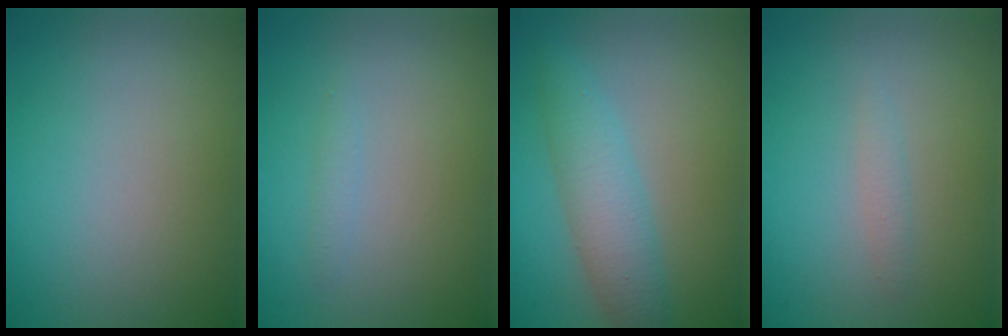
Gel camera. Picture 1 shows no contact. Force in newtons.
{"total": 0.7, "press": 0.7, "slide": 0.0}
{"total": 3.9, "press": 3.9, "slide": 0.1}
{"total": 0.9, "press": 0.9, "slide": 0.0}